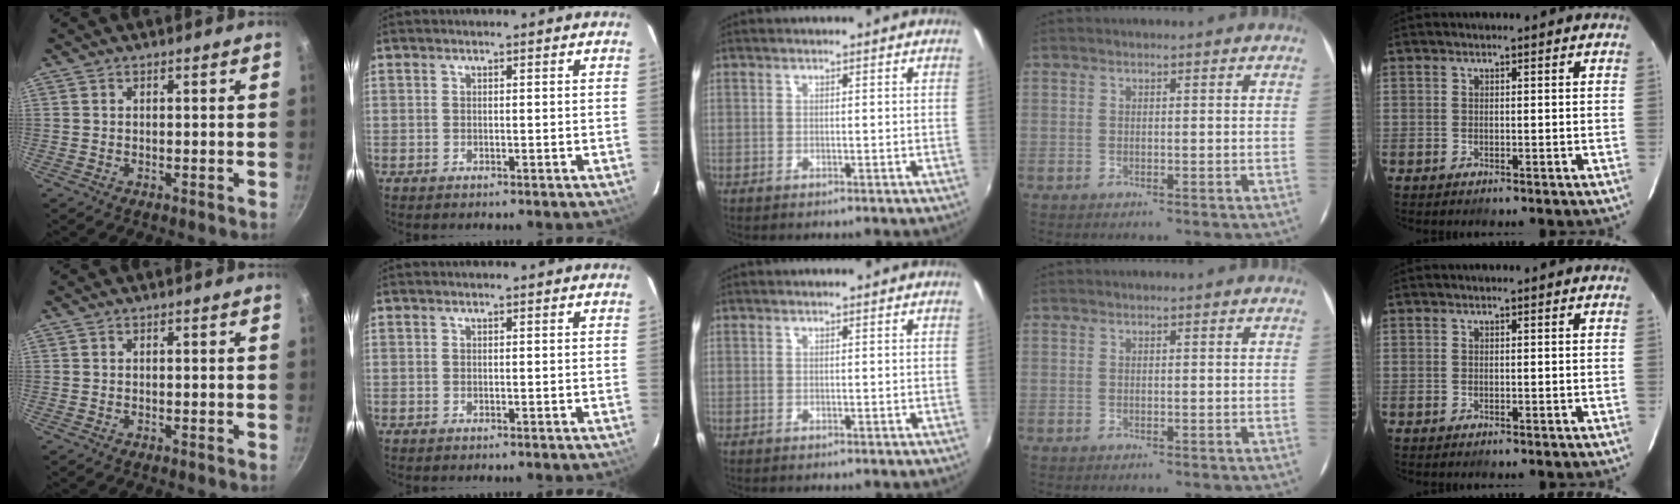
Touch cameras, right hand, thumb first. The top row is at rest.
{}